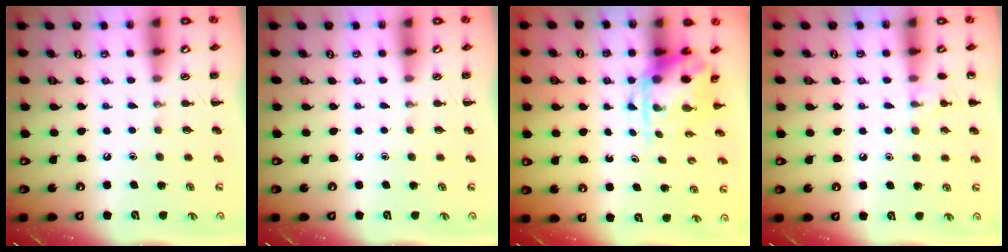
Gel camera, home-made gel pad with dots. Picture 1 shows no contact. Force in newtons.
{"total": 0.0}
{"total": 4.0, "press": 3.8, "slide": 1.1}
{"total": 7.1, "press": 6.8, "slide": 2.0}